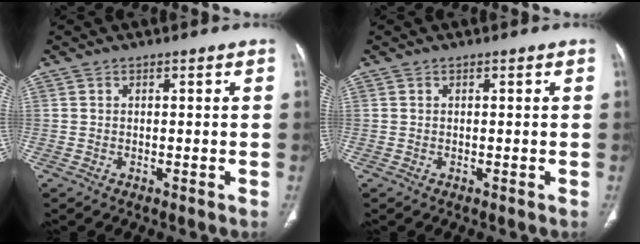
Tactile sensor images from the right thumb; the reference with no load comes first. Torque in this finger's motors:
{"motor_torque": [0.00, 0.00, -0.02, 0.00, 0.00]}